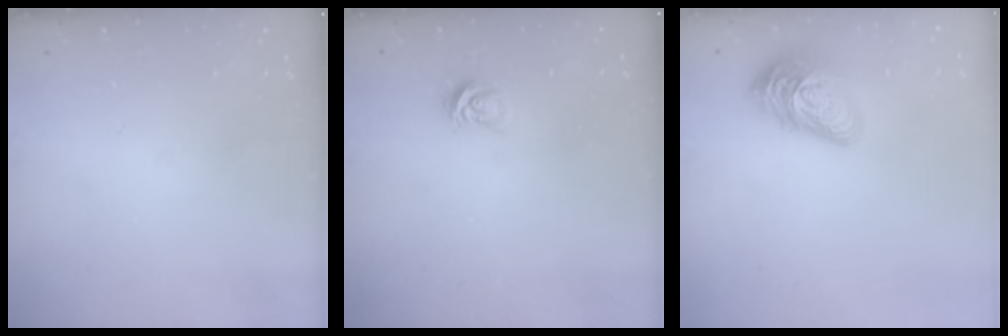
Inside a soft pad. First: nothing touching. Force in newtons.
{"total": 2.9, "press": 2.8, "slide": 0.4}
{"total": 16.0, "press": 16.0, "slide": 0.6}